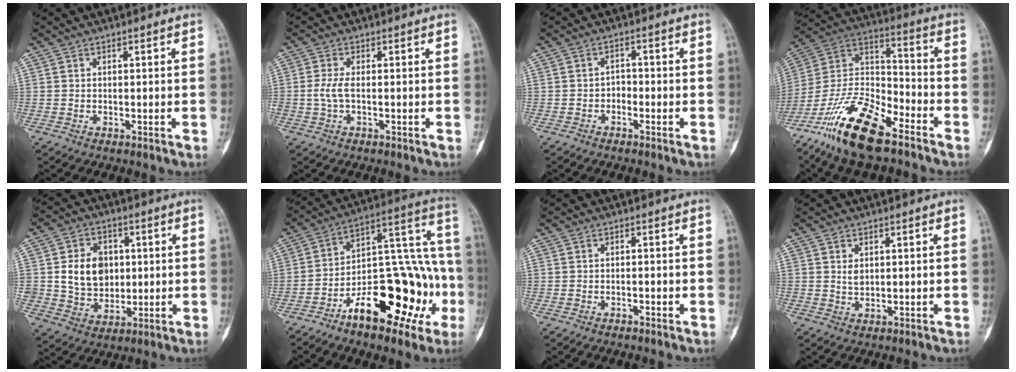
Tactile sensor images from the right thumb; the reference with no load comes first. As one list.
[{"total": 2.9, "force": [-0.3, 1.2, 2.6], "torque": [-0.070, 0.000, -0.010]}, {"total": 2.1, "force": [-1.3, 1.4, 0.9], "torque": [-0.002, 0.017, -0.025]}, {"total": 19.3, "force": [-13.0, 6.9, 12.6], "torque": [-0.237, 0.072, -0.240]}, {"total": 11.5, "force": [1.4, 9.2, 6.7], "torque": [-0.075, -0.004, 0.032]}, {"total": 26.1, "force": [-10.3, 11.9, 20.9], "torque": [-0.276, 0.085, -0.146]}, {"total": 0.8, "force": [-0.5, 0.4, 0.5], "torque": [-0.011, 0.007, -0.010]}, {"total": 1.7, "force": [0.5, 1.1, 1.1], "torque": [-0.015, -0.005, 0.012]}]